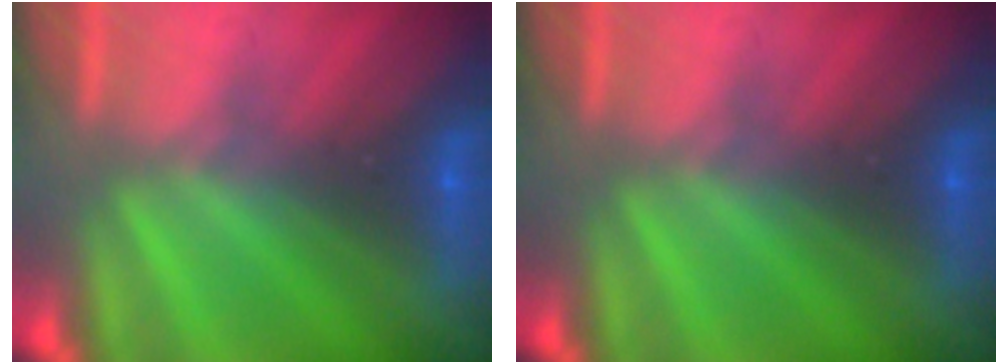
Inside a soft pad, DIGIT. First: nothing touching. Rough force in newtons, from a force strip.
{"total": 0.0}